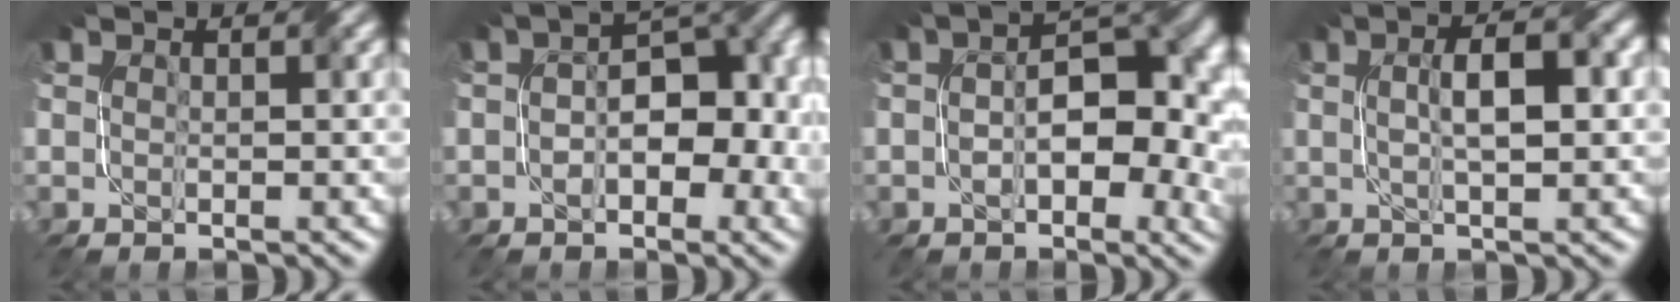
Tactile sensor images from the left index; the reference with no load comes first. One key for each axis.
{"total": 7.5, "fx": -1.1, "fy": 4.1, "fz": 6.2, "tx": -0.078, "ty": 0.016, "tz": -0.024}
{"total": 8.2, "fx": -0.7, "fy": 4.4, "fz": 6.9, "tx": -0.093, "ty": 0.009, "tz": -0.015}
{"total": 4.0, "fx": 0.6, "fy": 0.5, "fz": 3.9, "tx": -0.063, "ty": 0.013, "tz": 0.010}